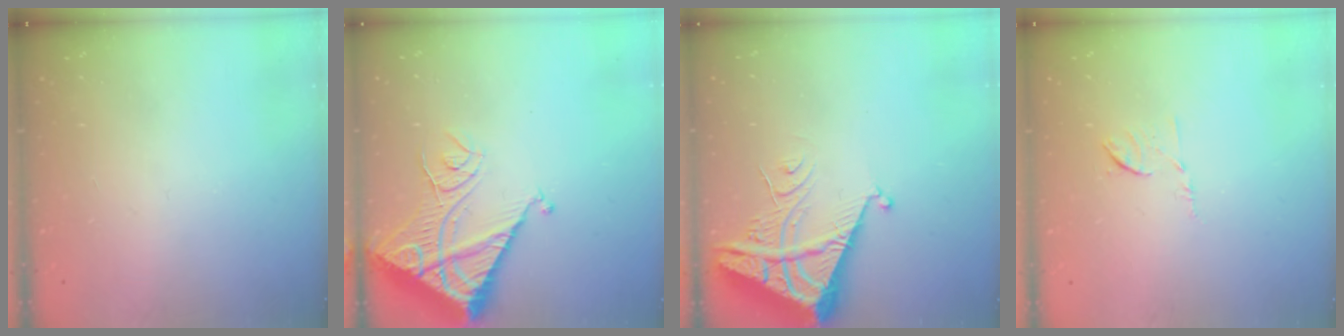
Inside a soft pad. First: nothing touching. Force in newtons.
{"total": 15.5, "press": 15.4, "slide": 1.6}
{"total": 7.0, "press": 6.9, "slide": 0.7}
{"total": 6.1, "press": 6.1, "slide": 0.7}